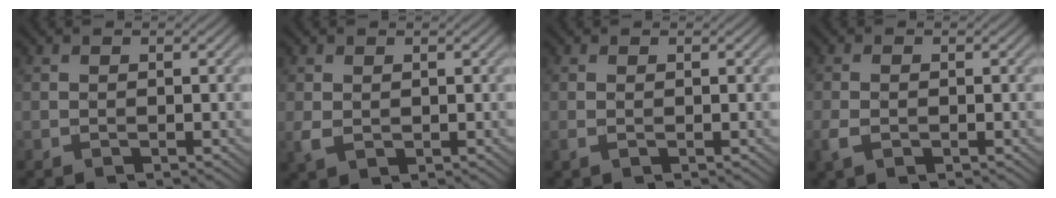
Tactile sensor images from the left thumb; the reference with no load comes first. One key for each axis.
{"total": 1.9, "fx": 0.2, "fy": 1.3, "fz": 1.4, "tx": -0.037, "ty": -0.003, "tz": 0.008}
{"total": 0.8, "fx": 0.0, "fy": 0.1, "fz": 0.8, "tx": -0.019, "ty": 0.001, "tz": 0.000}
{"total": 2.1, "fx": -0.7, "fy": 1.0, "fz": 1.7, "tx": -0.042, "ty": -0.003, "tz": -0.016}